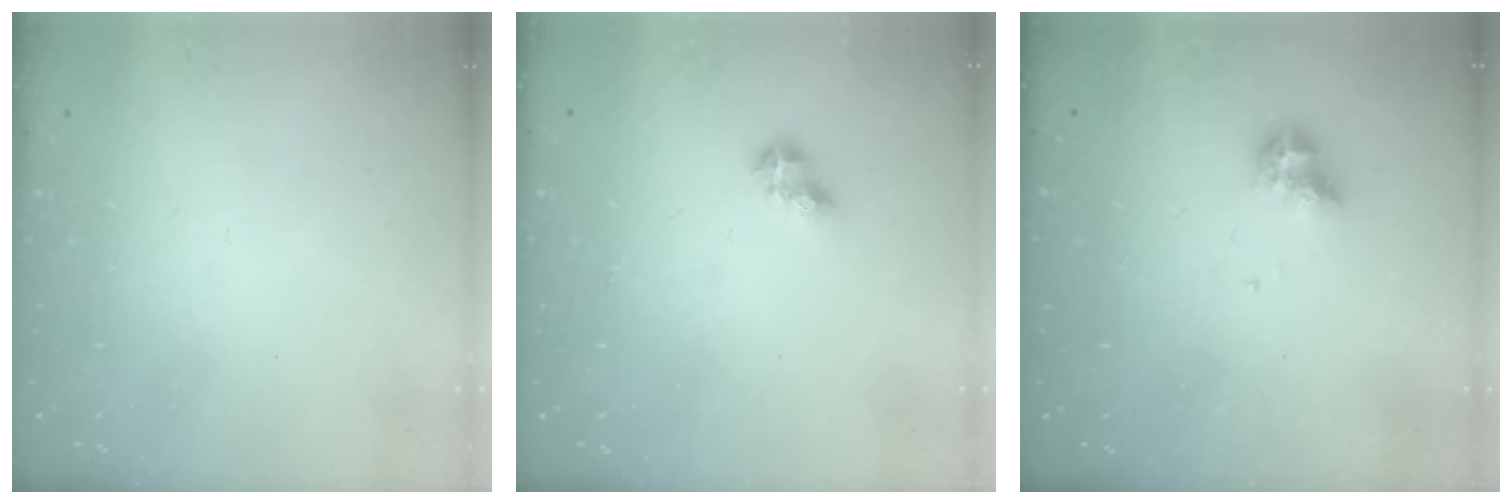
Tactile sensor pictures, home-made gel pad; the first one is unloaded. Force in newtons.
{"total": 2.9, "press": 2.9, "slide": 0.3}
{"total": 7.8, "press": 7.7, "slide": 0.6}